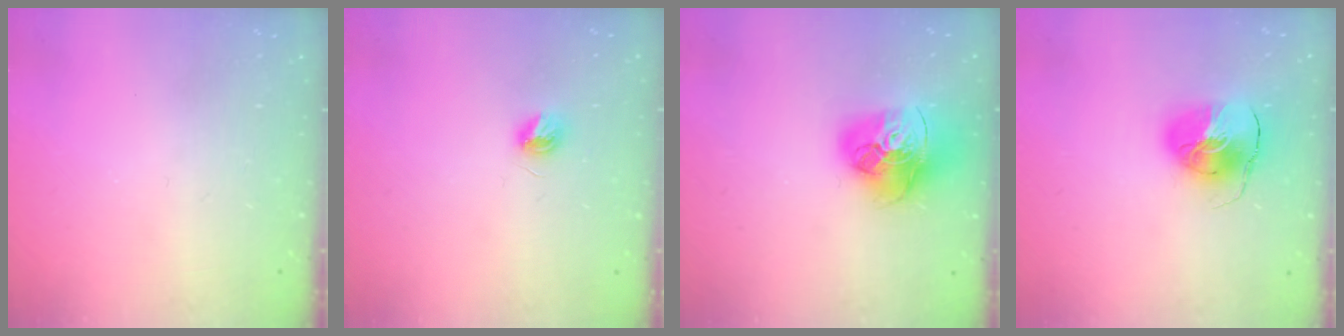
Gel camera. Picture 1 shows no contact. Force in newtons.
{"total": 4.9, "press": 4.9, "slide": 0.4}
{"total": 18.6, "press": 18.5, "slide": 2.1}
{"total": 9.3, "press": 9.2, "slide": 1.3}